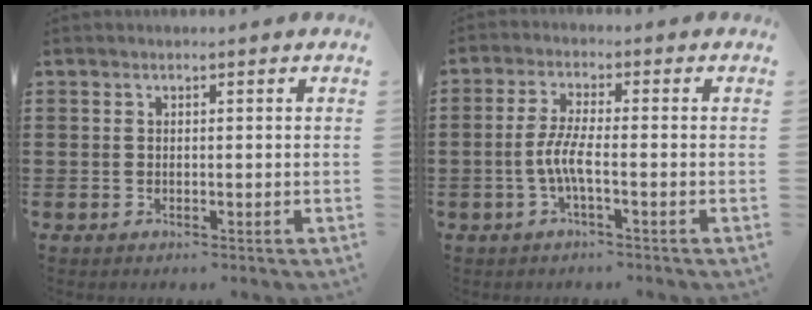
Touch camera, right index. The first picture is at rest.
{"total": 4.8, "force": [-1.5, 0.7, 4.5], "torque": [-0.107, -0.009, -0.038]}